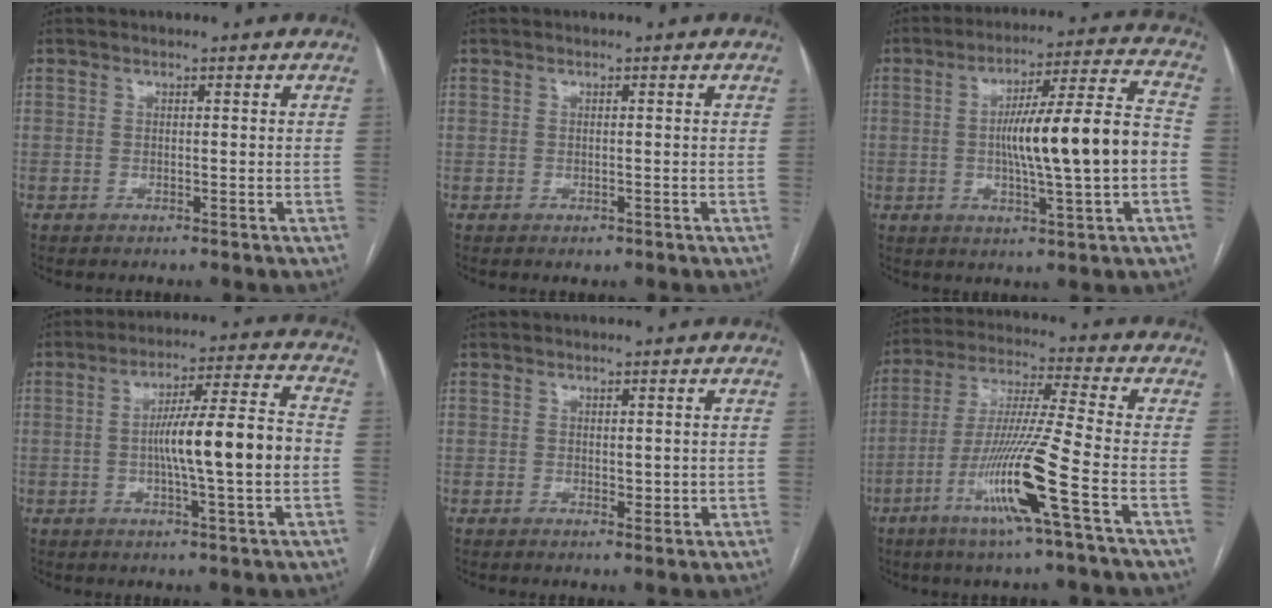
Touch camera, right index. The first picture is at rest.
{"total": 0.8, "force": [-0.4, 0.7, 0.3], "torque": [-0.004, 0.002, -0.002]}
{"total": 15.5, "force": [-1.4, 0.7, 15.4], "torque": [-0.246, 0.016, -0.021]}
{"total": 12.4, "force": [-1.2, 0.3, 12.3], "torque": [-0.200, 0.014, -0.022]}
{"total": 1.7, "force": [0.2, 1.0, 1.4], "torque": [-0.016, -0.005, 0.007]}
{"total": 13.9, "force": [-5.7, -1.5, 12.5], "torque": [-0.251, -0.018, -0.113]}